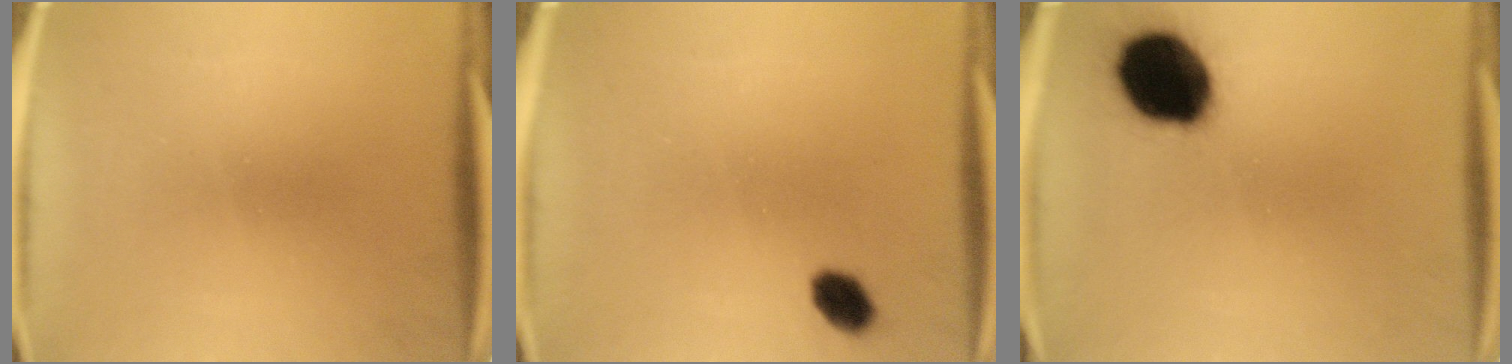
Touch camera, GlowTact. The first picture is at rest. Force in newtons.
{"total": 3.8}
{"total": 18.3}